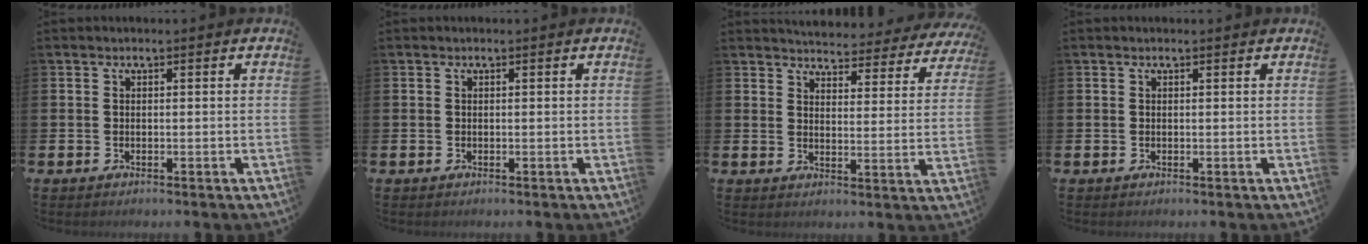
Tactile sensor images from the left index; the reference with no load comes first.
{"total": 0.0}
{"total": 4.4, "force": [4.3, 0.8, 0.3], "torque": [-0.024, -0.037, 0.074]}
{"total": 0.0}